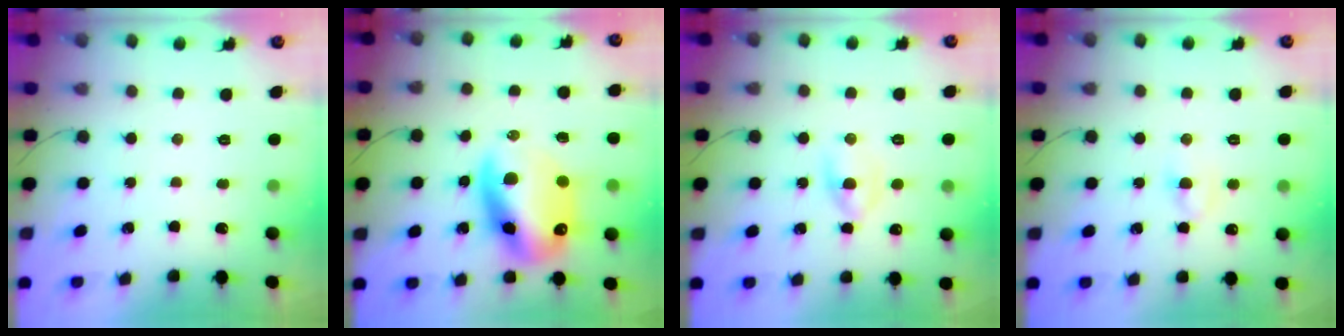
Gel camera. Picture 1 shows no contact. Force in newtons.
{"total": 15.9, "press": 15.3, "slide": 4.4}
{"total": 2.6, "press": 2.3, "slide": 1.1}
{"total": 4.3, "press": 4.1, "slide": 1.4}